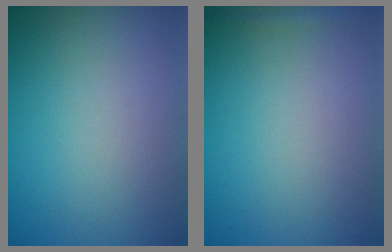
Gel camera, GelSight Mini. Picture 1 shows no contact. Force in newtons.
{"total": 1.0, "press": 1.0, "slide": 0.1}